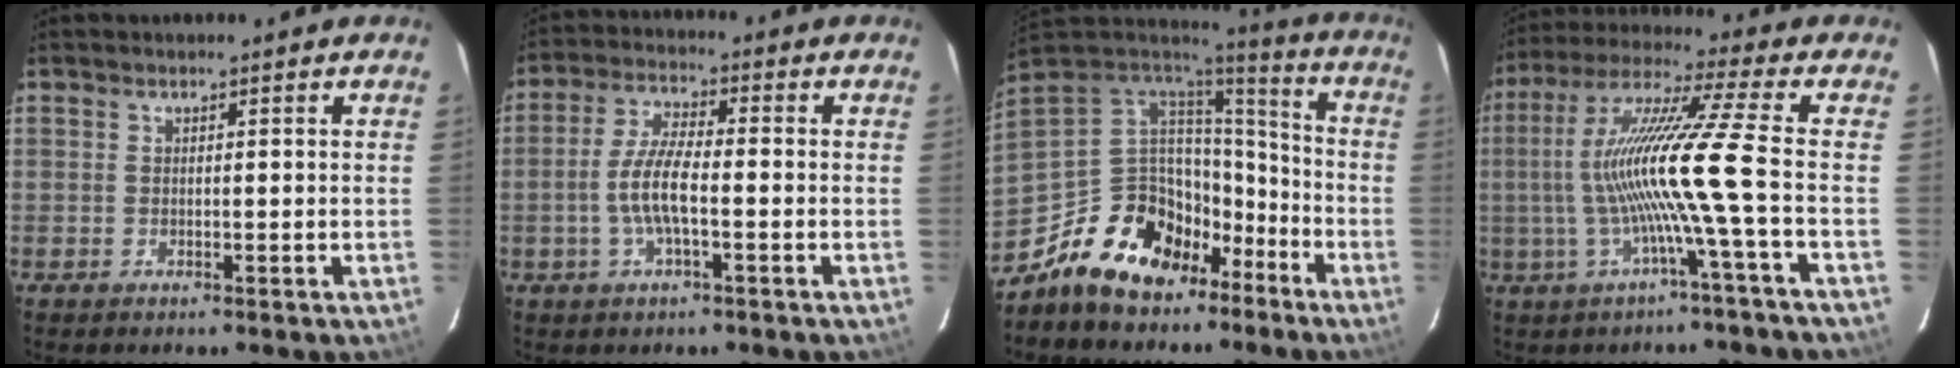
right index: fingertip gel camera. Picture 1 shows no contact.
{"total": 7.2, "force": [-1.8, 1.8, 6.7], "torque": [-0.139, 0.003, -0.036]}
{"total": 18.0, "force": [-10.8, 11.7, 8.4], "torque": [-0.178, 0.028, -0.170]}
{"total": 13.5, "force": [-2.7, -3.0, 12.9], "torque": [-0.237, -0.001, -0.046]}